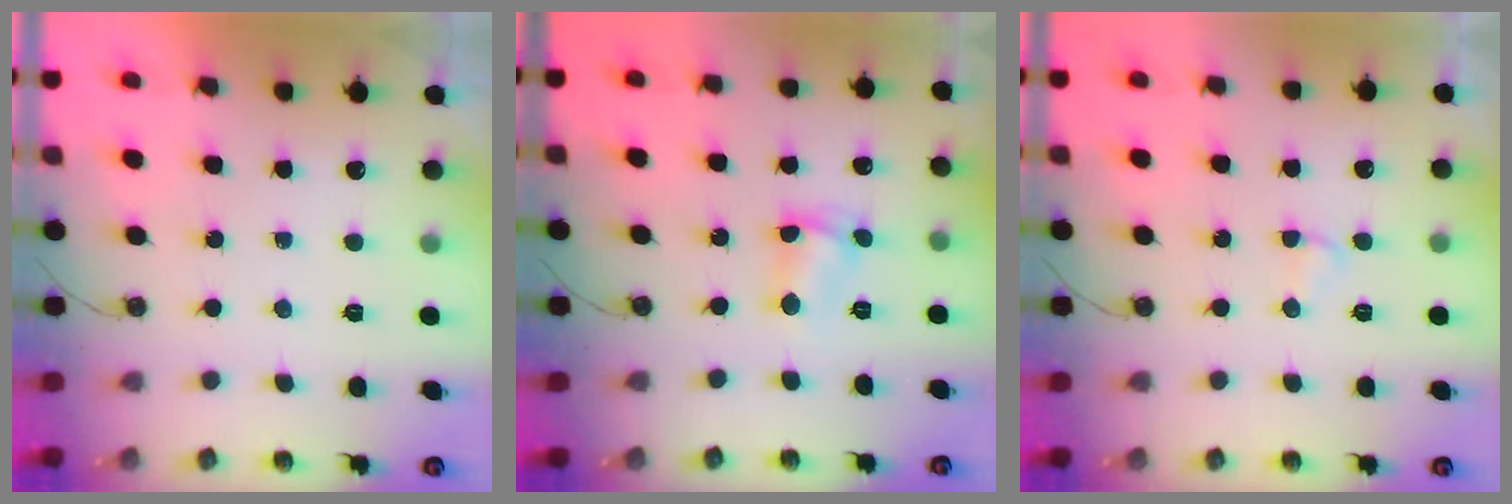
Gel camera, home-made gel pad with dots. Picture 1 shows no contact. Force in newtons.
{"total": 3.5, "press": 3.5, "slide": 0.3}
{"total": 2.5, "press": 2.5, "slide": 0.7}